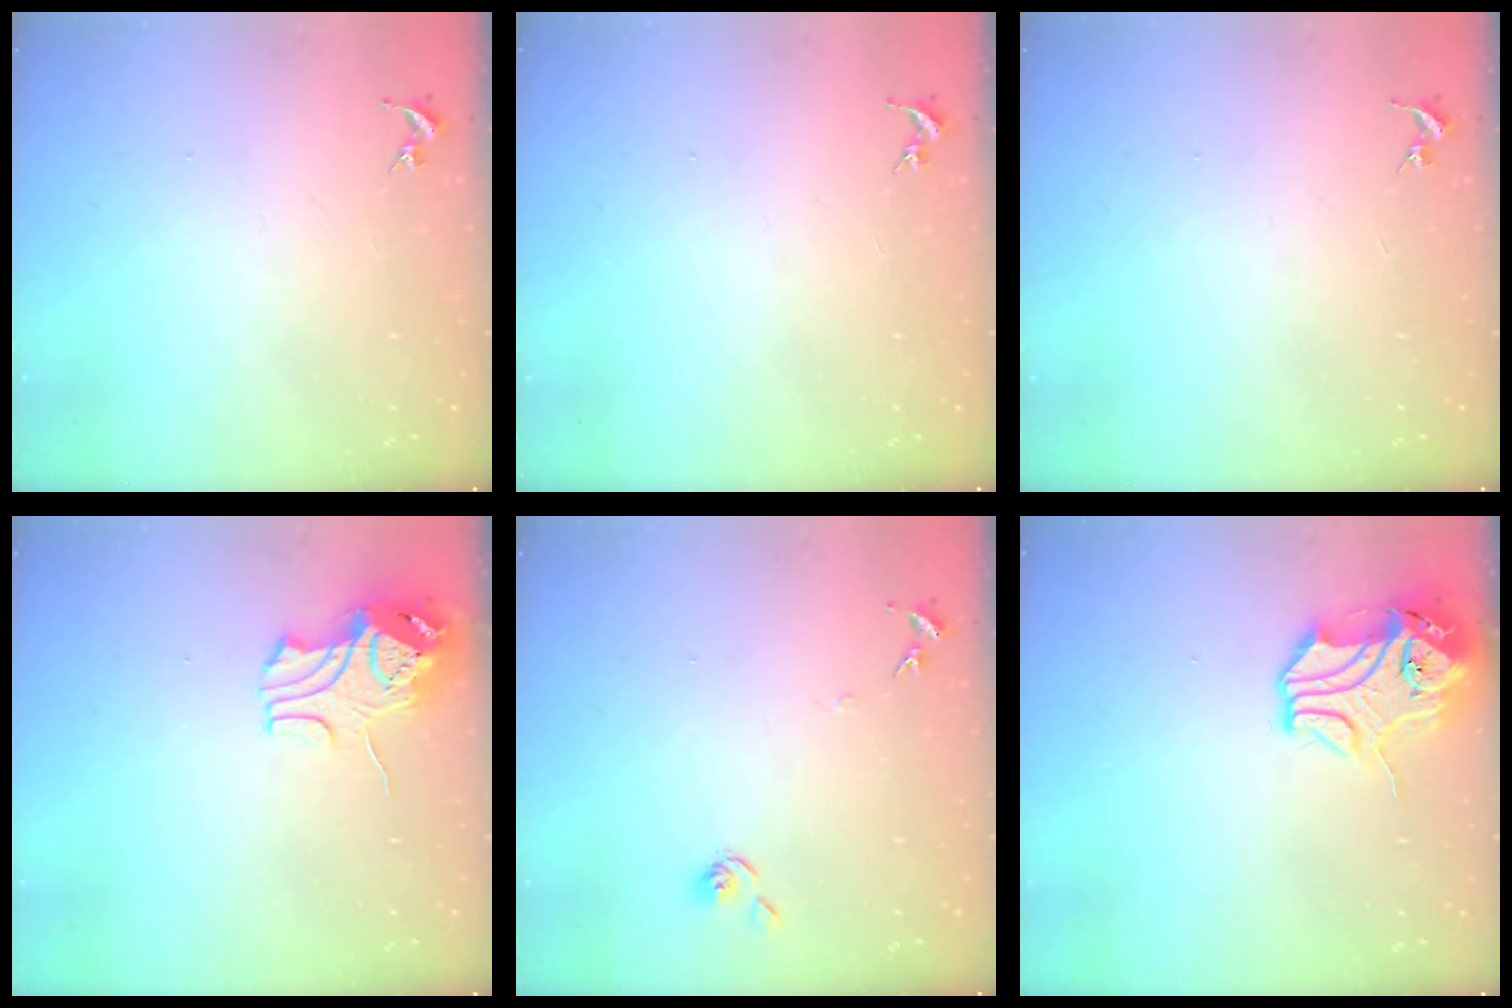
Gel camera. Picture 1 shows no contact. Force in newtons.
{"total": 0.0}
{"total": 0.0}
{"total": 9.1, "press": 9.0, "slide": 1.5}
{"total": 4.8, "press": 4.8, "slide": 0.4}
{"total": 13.2, "press": 13.0, "slide": 2.0}